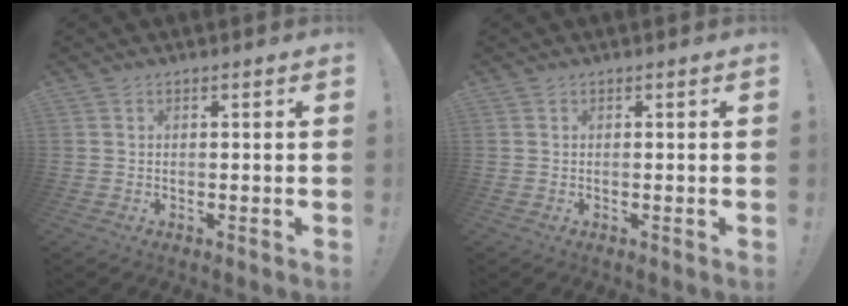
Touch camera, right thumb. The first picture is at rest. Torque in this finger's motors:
{"motor_torque": [0.00, 0.00, 0.00, 0.00, 0.00]}